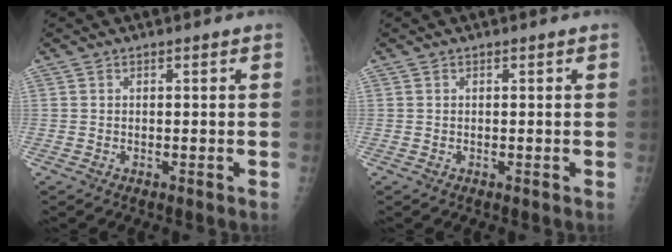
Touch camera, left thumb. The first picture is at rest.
{"total": 0.0}